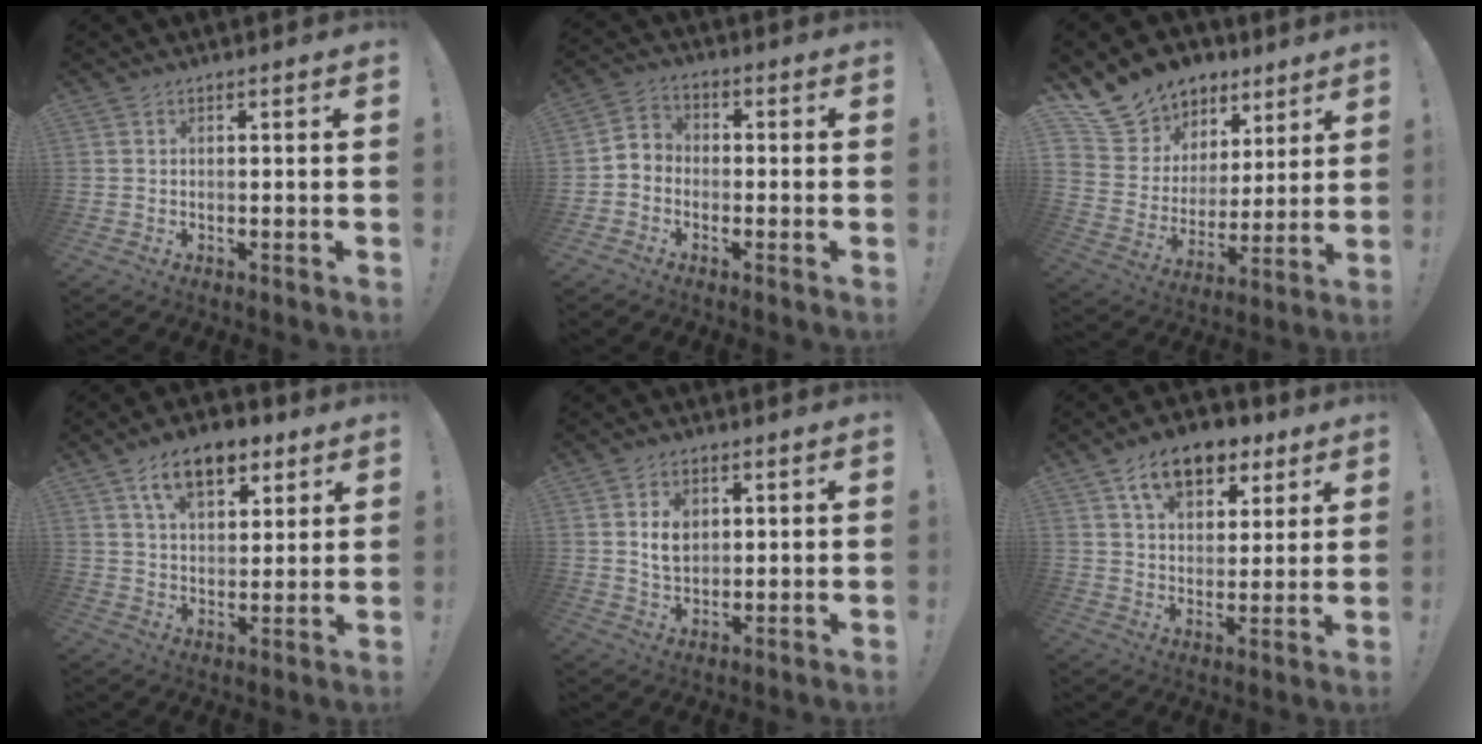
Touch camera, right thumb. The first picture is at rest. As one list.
[{"total": 4.6, "force": [-2.8, 3.4, 1.1], "torque": [-0.017, 0.020, -0.053]}, {"total": 12.5, "force": [9.4, 8.1, 1.4], "torque": [-0.043, -0.071, 0.190]}, {"total": 13.4, "force": [7.6, 7.6, 8.1], "torque": [-0.121, -0.022, 0.137]}, {"total": 6.7, "force": [1.8, 5.2, 3.8], "torque": [-0.048, -0.003, 0.031]}, {"total": 13.5, "force": [7.9, 8.4, 7.0], "torque": [-0.104, -0.035, 0.144]}]